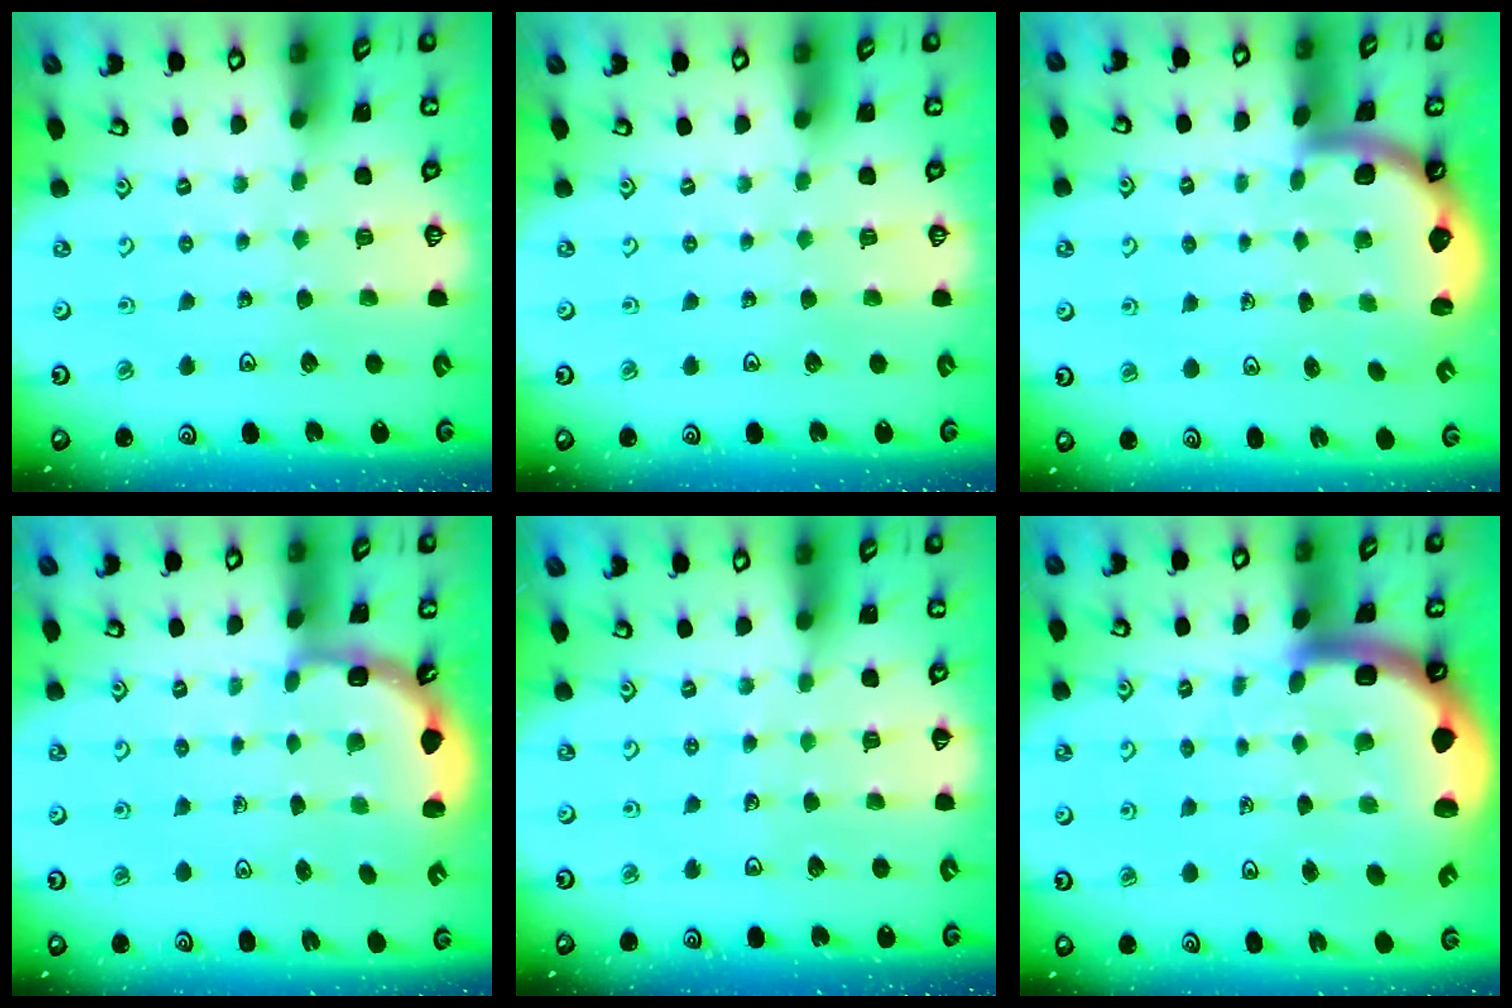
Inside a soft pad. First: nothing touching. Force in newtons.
{"total": 0.0}
{"total": 2.3, "press": 2.3, "slide": 0.4}
{"total": 3.2, "press": 2.4, "slide": 2.1}
{"total": 3.0, "press": 3.0, "slide": 0.3}
{"total": 10.8, "press": 10.6, "slide": 2.1}